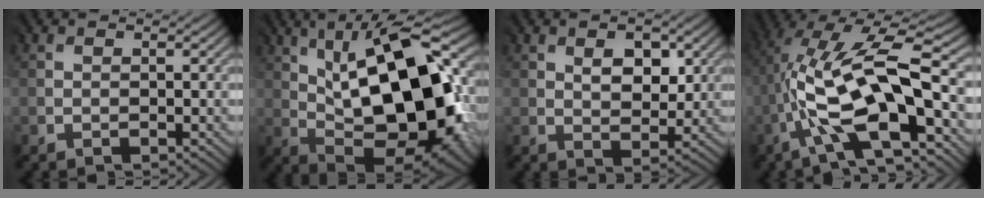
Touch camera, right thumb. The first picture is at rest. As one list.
[{"total": 18.5, "force": [2.6, 8.1, 16.5], "torque": [-0.260, 0.020, 0.045]}, {"total": 4.4, "force": [1.7, 2.5, 3.2], "torque": [-0.051, -0.004, 0.032]}, {"total": 14.1, "force": [-2.4, 4.6, 13.1], "torque": [-0.249, 0.016, -0.040]}]